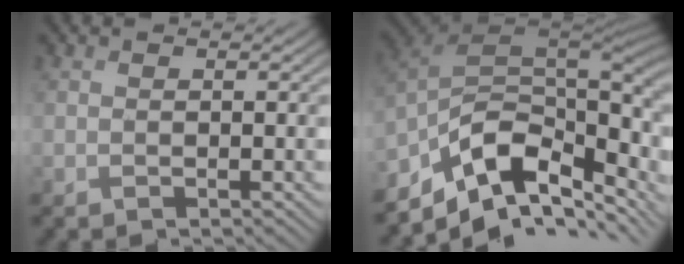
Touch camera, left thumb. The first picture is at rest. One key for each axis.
{"total": 15.9, "fx": -6.2, "fy": 9.0, "fz": 11.5, "tx": -0.241, "ty": -0.018, "tz": -0.110}